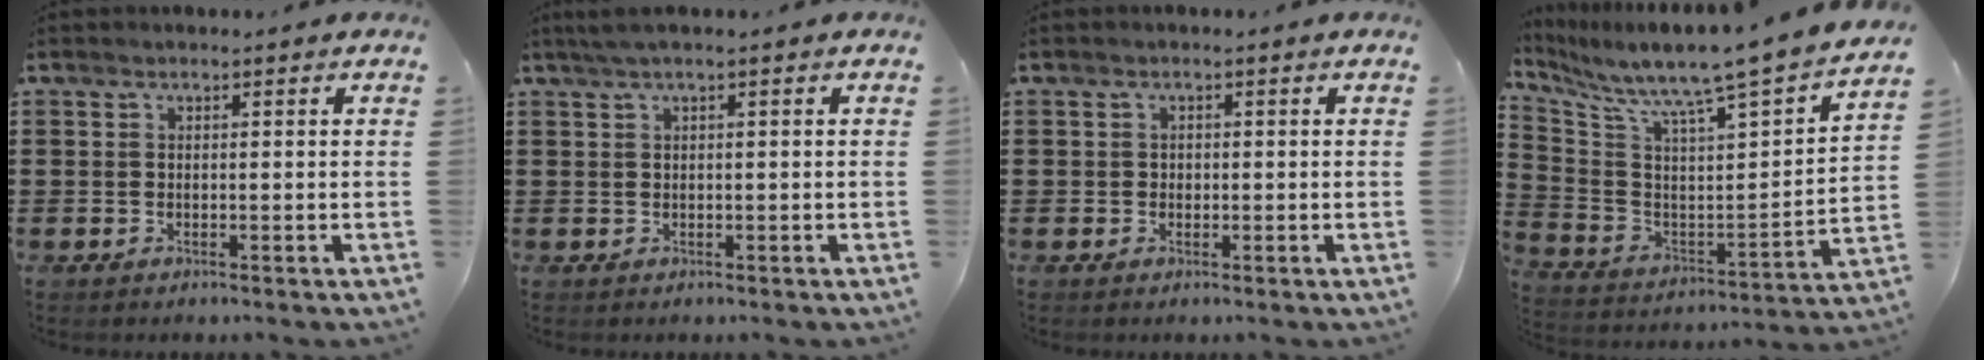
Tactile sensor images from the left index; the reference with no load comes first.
{"total": 1.3, "force": [0.4, 0.0, 1.3], "torque": [-0.021, -0.001, 0.008]}
{"total": 0.7, "force": [0.1, 0.6, 0.2], "torque": [-0.005, 0.005, 0.002]}
{"total": 7.5, "force": [6.9, -1.2, 2.7], "torque": [-0.080, -0.081, 0.101]}